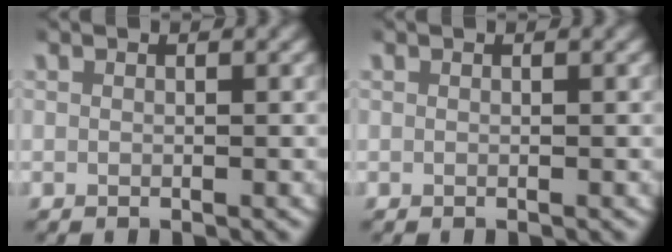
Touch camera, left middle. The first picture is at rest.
{"total": 0.0}